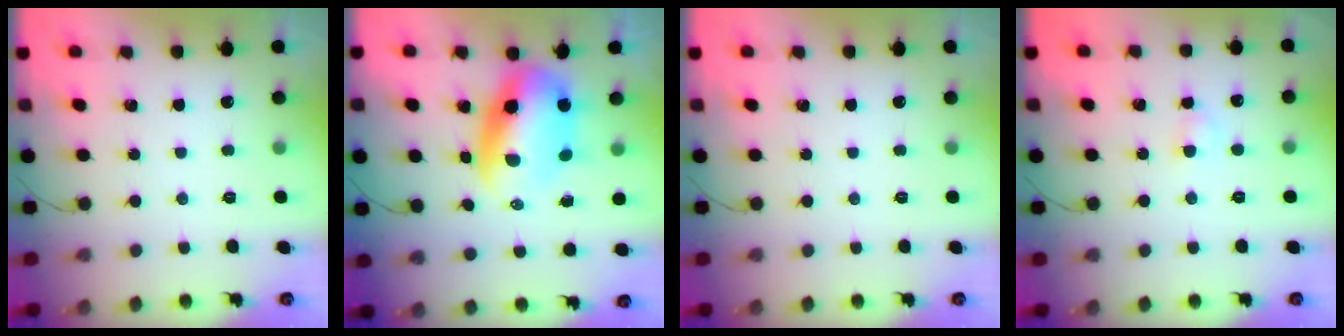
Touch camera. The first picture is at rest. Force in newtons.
{"total": 10.3, "press": 10.0, "slide": 2.4}
{"total": 0.0}
{"total": 2.5, "press": 2.3, "slide": 1.0}